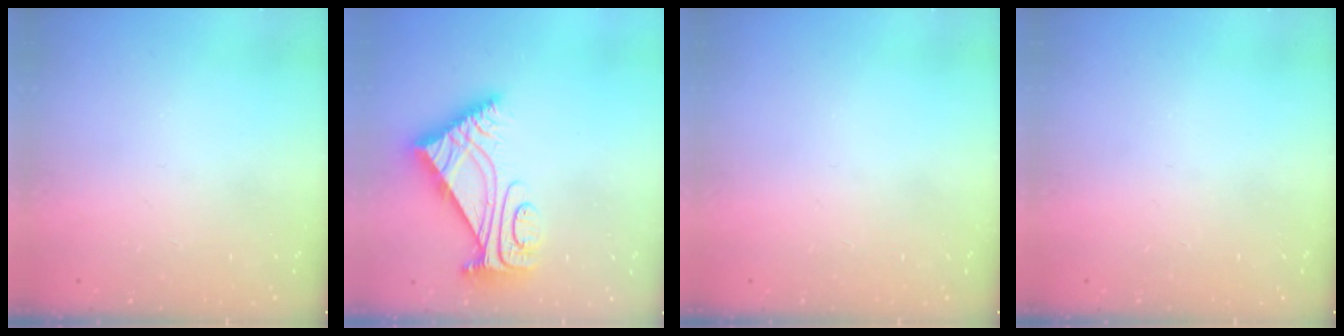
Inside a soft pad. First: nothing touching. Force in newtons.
{"total": 8.6, "press": 8.5, "slide": 1.0}
{"total": 0.0}
{"total": 0.0}